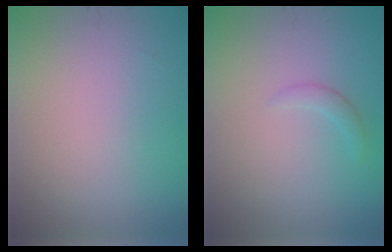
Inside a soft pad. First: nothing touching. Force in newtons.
{"total": 1.0, "press": 0.9, "slide": 0.2}